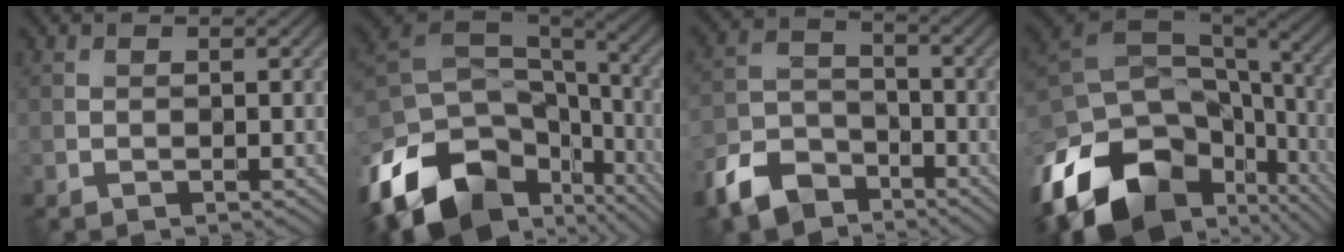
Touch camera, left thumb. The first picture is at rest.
{"total": 17.9, "force": [-9.4, 11.2, 10.3], "torque": [-0.257, -0.041, -0.147]}
{"total": 8.4, "force": [-6.0, 4.7, 3.5], "torque": [-0.085, -0.009, -0.132]}
{"total": 19.3, "force": [-9.1, 12.7, 11.3], "torque": [-0.265, -0.029, -0.134]}